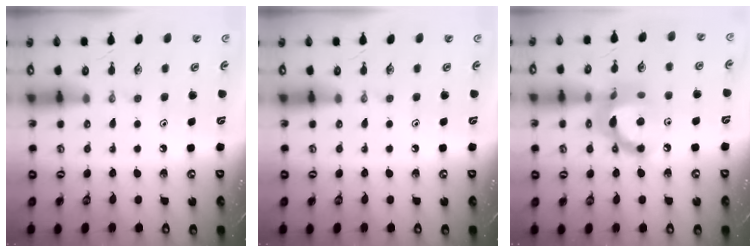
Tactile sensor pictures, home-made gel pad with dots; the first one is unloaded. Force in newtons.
{"total": 0.0}
{"total": 13.4, "press": 13.4, "slide": 1.0}